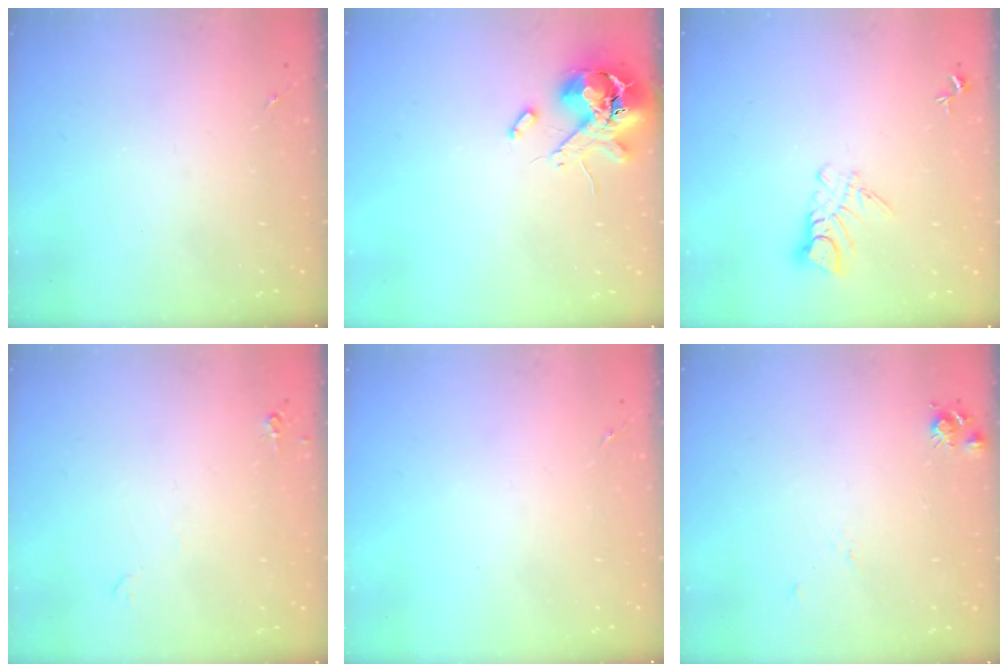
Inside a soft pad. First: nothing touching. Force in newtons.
{"total": 12.2, "press": 12.0, "slide": 1.8}
{"total": 6.6, "press": 6.5, "slide": 0.6}
{"total": 4.1, "press": 4.0, "slide": 0.7}
{"total": 0.0}
{"total": 6.5, "press": 6.5, "slide": 0.8}